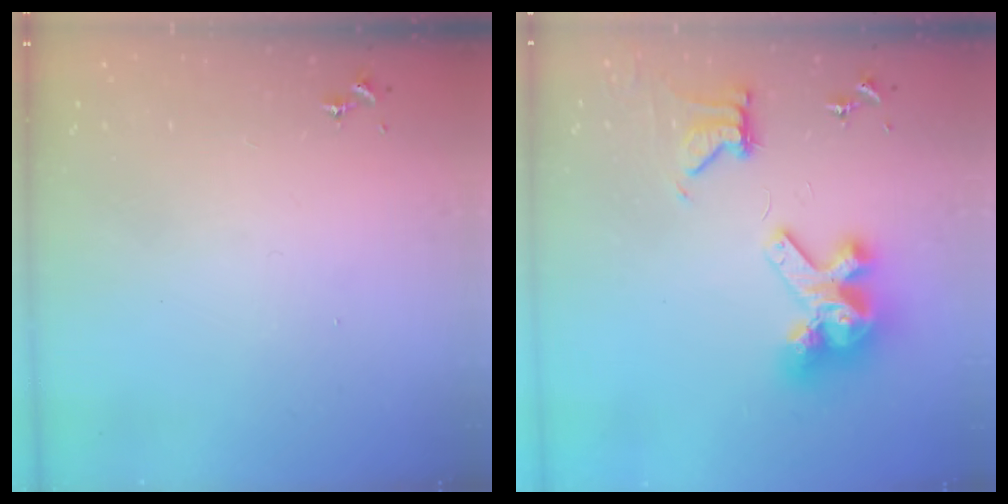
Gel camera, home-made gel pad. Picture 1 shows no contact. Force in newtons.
{"total": 13.0, "press": 12.8, "slide": 1.8}